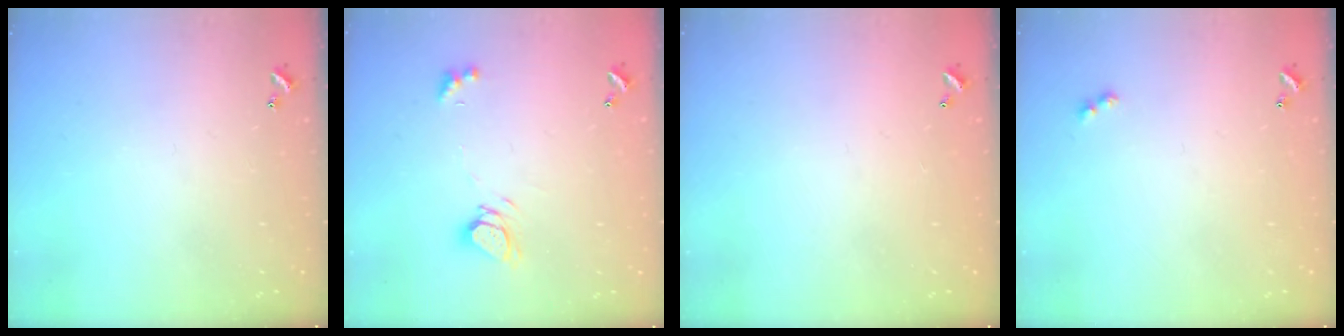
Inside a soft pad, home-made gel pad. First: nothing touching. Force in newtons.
{"total": 6.6, "press": 6.6, "slide": 0.9}
{"total": 3.0, "press": 3.0, "slide": 0.1}
{"total": 3.1, "press": 3.0, "slide": 0.7}